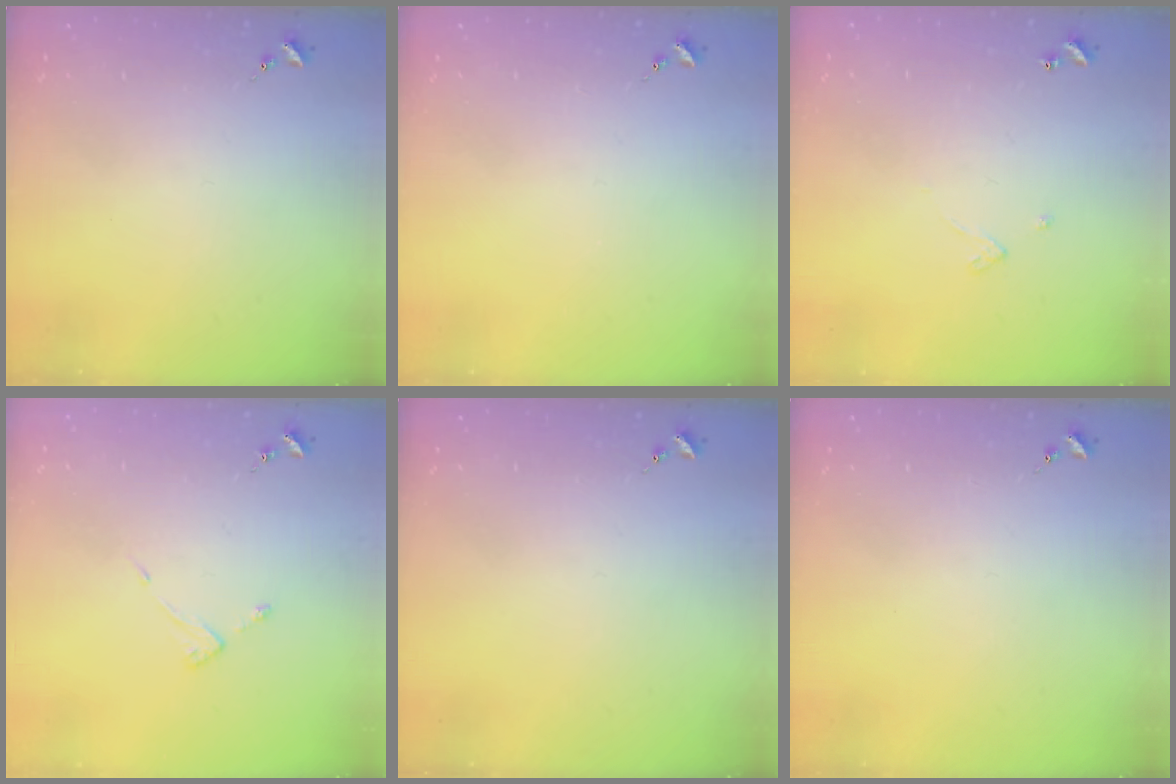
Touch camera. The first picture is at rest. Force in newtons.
{"total": 0.0}
{"total": 2.6, "press": 2.6, "slide": 0.2}
{"total": 2.6, "press": 2.6, "slide": 0.3}
{"total": 0.0}
{"total": 0.0}